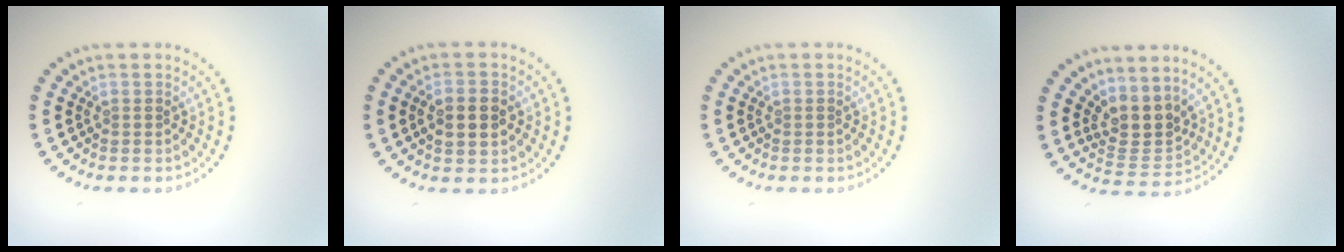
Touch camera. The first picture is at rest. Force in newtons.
{"total": 3.0, "press": 3.0, "slide": 0.1}
{"total": 0.0}
{"total": 3.3, "press": 2.5, "slide": 2.1}